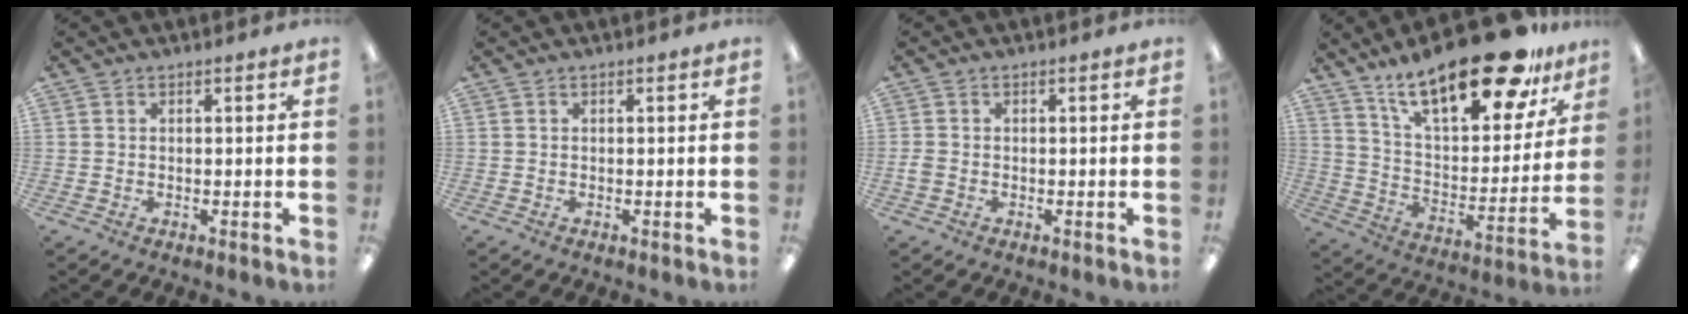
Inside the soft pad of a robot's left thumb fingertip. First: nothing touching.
{"total": 0.0}
{"total": 1.7, "force": [-0.6, 1.2, 1.0], "torque": [-0.016, 0.002, -0.010]}
{"total": 25.3, "force": [17.8, 8.9, 15.5], "torque": [-0.243, -0.109, 0.299]}